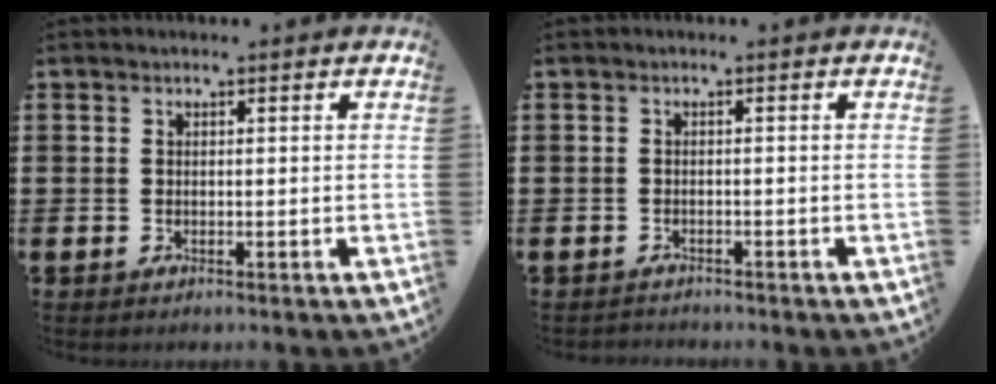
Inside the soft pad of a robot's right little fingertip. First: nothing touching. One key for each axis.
{"total": 0.7, "fx": -0.7, "fy": 0.1, "fz": -0.1, "tx": -0.001, "ty": -0.001, "tz": -0.016}